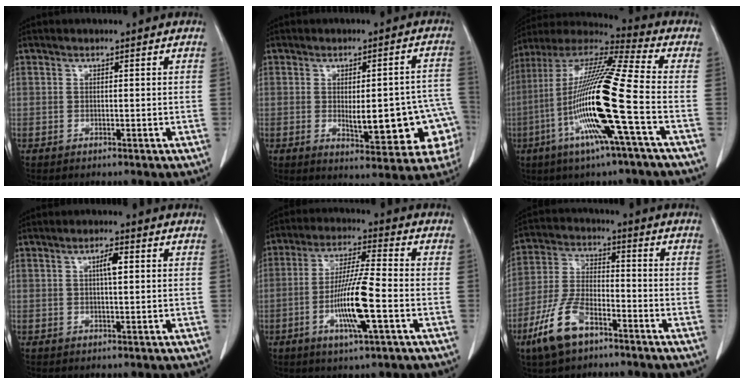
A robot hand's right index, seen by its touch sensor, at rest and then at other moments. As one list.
[{"total": 15.1, "force": [-3.2, 4.7, 14.0], "torque": [-0.120, 0.026, -0.021]}, {"total": 20.1, "force": [-5.3, -0.7, 19.4], "torque": [-0.395, -0.018, -0.115]}, {"total": 2.7, "force": [0.7, 0.5, 2.6], "torque": [-0.044, 0.005, 0.010]}, {"total": 11.3, "force": [-3.3, 0.3, 10.8], "torque": [-0.209, -0.012, -0.064]}, {"total": 10.3, "force": [-6.2, 4.4, 6.9], "torque": [-0.159, -0.001, -0.121]}]